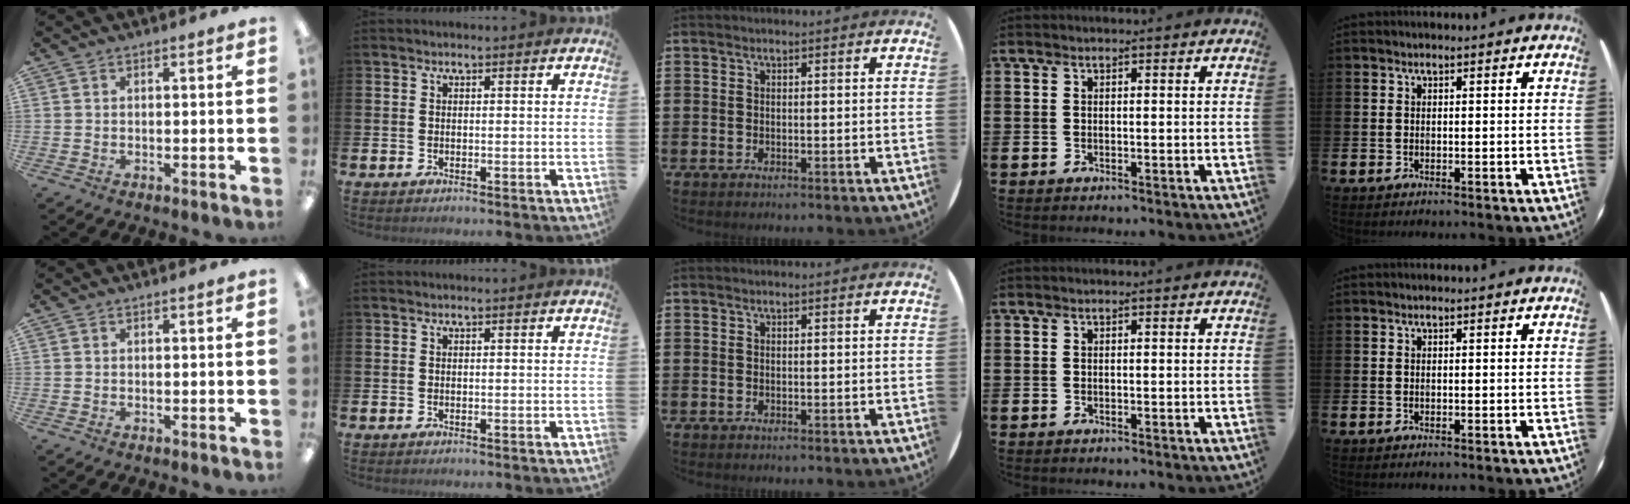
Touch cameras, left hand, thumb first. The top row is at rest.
{}